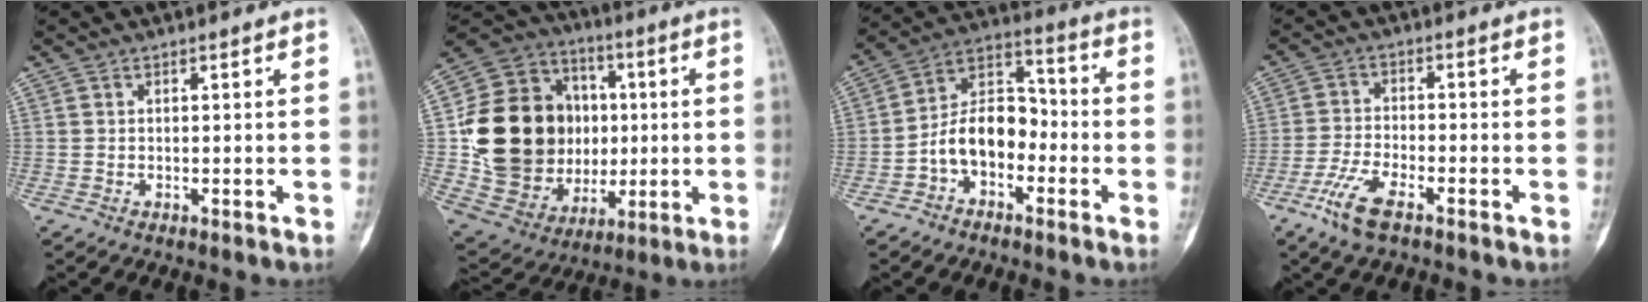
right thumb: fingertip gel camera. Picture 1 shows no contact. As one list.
[{"total": 26.6, "force": [0.9, 21.1, 16.1], "torque": [-0.268, 0.028, 0.040]}, {"total": 11.3, "force": [-3.6, 7.6, 7.5], "torque": [-0.109, 0.054, -0.075]}, {"total": 7.1, "force": [-4.4, 2.5, 5.0], "torque": [-0.115, 0.011, -0.086]}]